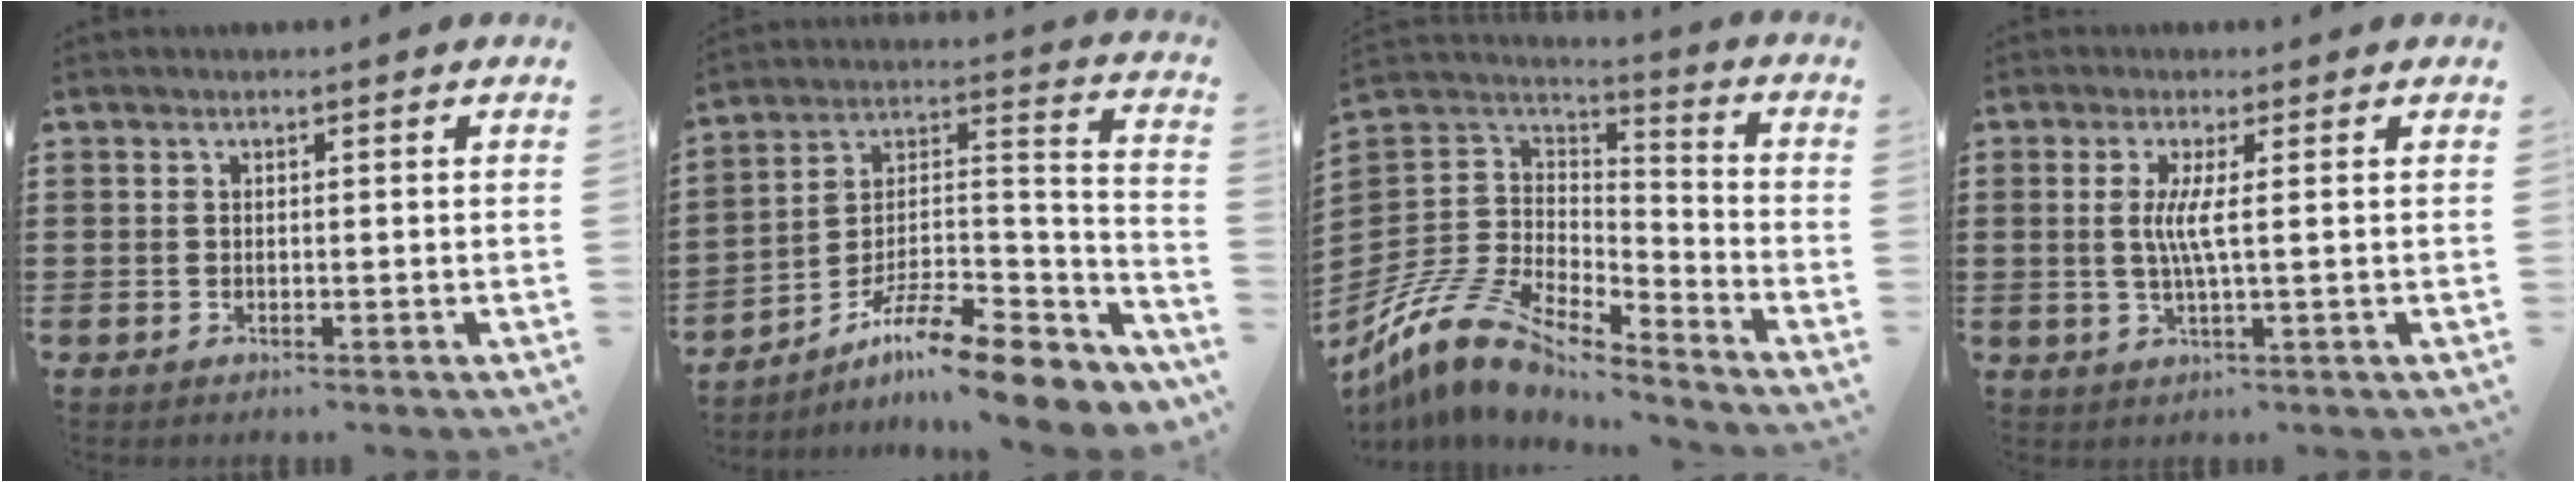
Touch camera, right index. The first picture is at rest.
{"total": 11.3, "force": [-8.6, 1.6, 7.1], "torque": [-0.116, 0.013, -0.163]}
{"total": 10.5, "force": [-8.4, 4.2, 4.8], "torque": [-0.132, 0.009, -0.175]}
{"total": 4.0, "force": [0.3, -0.2, 4.0], "torque": [-0.084, -0.010, 0.001]}